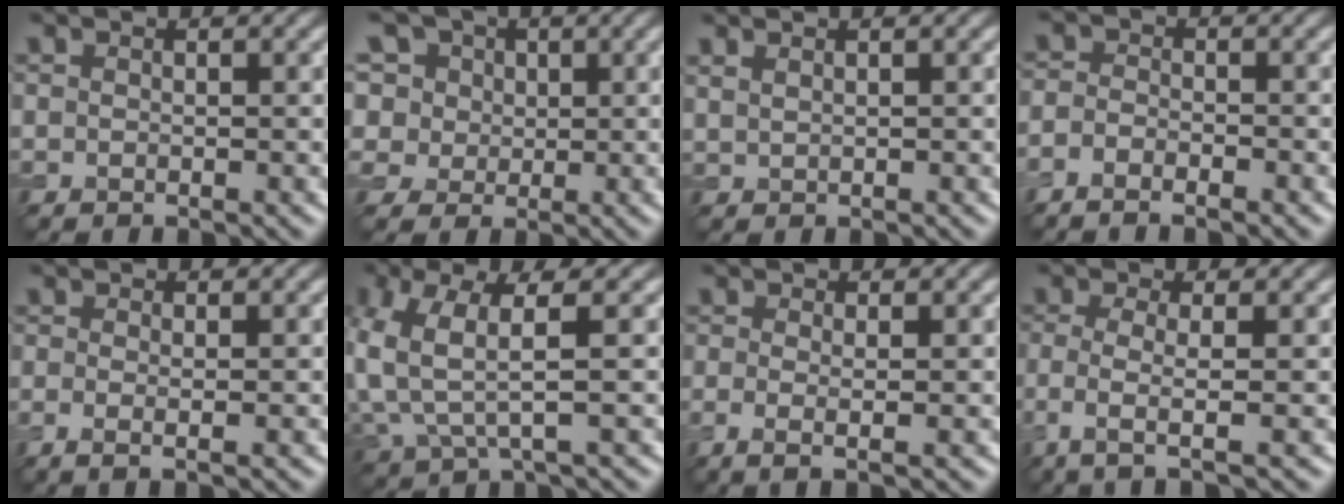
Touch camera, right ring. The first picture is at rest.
{"total": 13.0, "force": [6.7, 9.3, 6.0], "torque": [-0.147, 0.048, 0.090]}
{"total": 1.0, "force": [0.8, 0.3, 0.4], "torque": [-0.011, 0.000, 0.018]}
{"total": 2.5, "force": [-1.7, 1.0, 1.6], "torque": [-0.022, 0.002, -0.034]}
{"total": 1.8, "force": [-0.2, 0.5, 1.7], "torque": [-0.032, -0.006, -0.008]}
{"total": 6.5, "force": [0.8, 3.0, 5.7], "torque": [-0.145, -0.005, 0.017]}
{"total": 2.3, "force": [-0.2, 0.6, 2.2], "torque": [-0.041, -0.006, -0.007]}
{"total": 3.4, "force": [-0.8, 0.9, 3.2], "torque": [-0.066, -0.010, -0.022]}